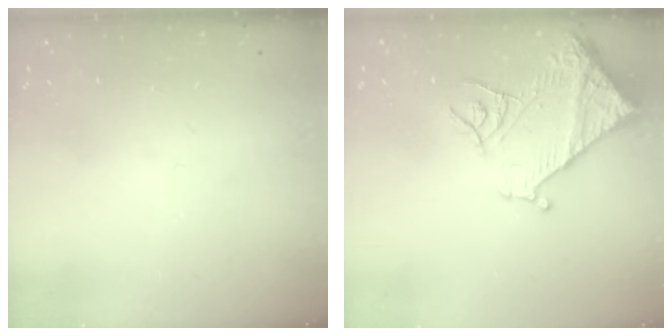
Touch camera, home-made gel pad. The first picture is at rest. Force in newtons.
{"total": 13.0, "press": 13.0, "slide": 1.1}